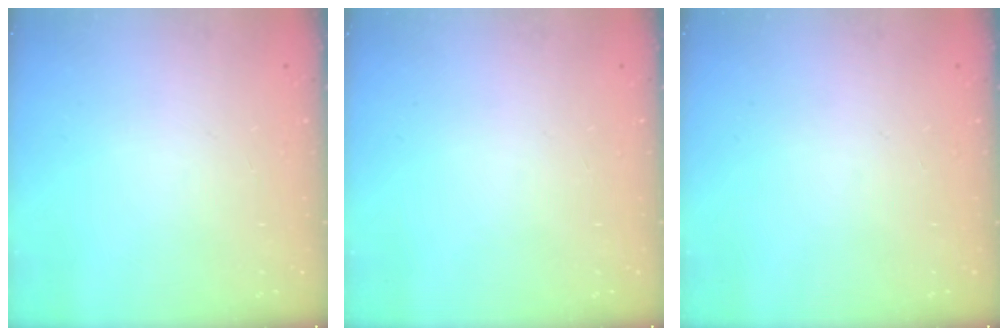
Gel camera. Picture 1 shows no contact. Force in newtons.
{"total": 0.0}
{"total": 0.0}